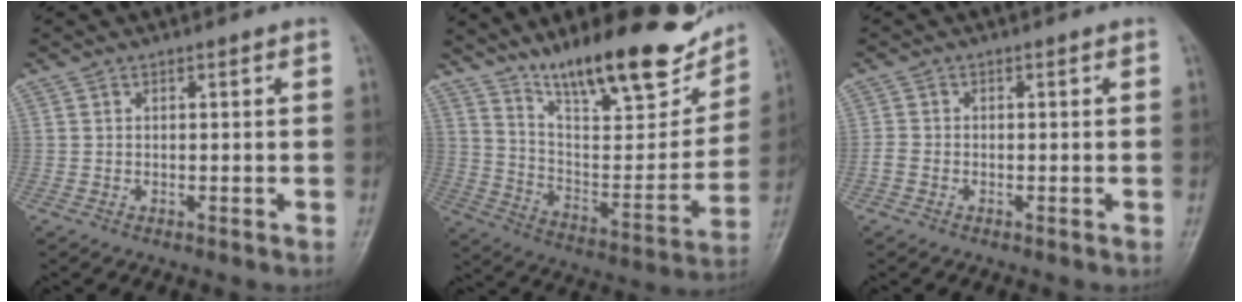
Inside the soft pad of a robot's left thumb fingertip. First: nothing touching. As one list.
[{"total": 23.3, "force": [16.8, 6.8, 14.7], "torque": [-0.181, -0.079, 0.276]}, {"total": 1.5, "force": [-0.8, 1.0, 0.8], "torque": [-0.018, 0.001, -0.021]}]